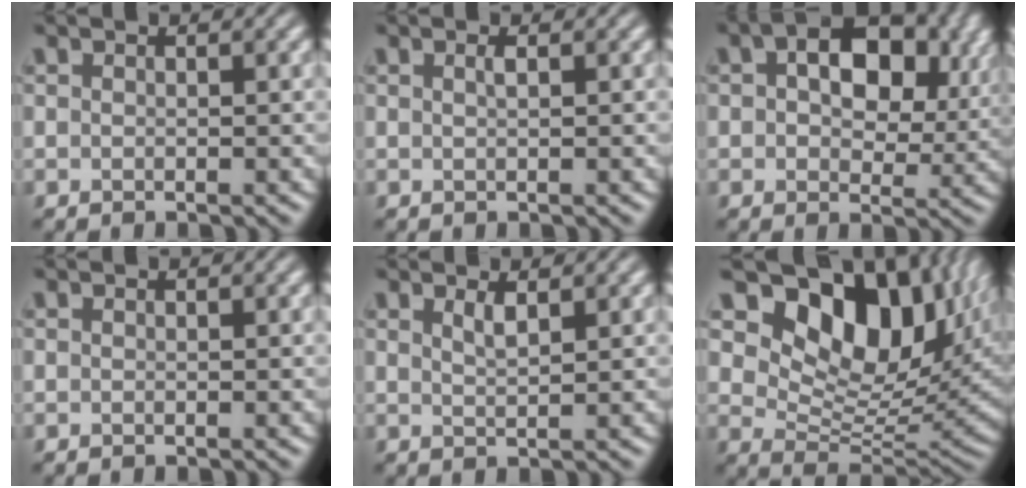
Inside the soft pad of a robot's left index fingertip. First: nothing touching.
{"total": 0.8, "force": [0.3, 0.3, 0.7], "torque": [-0.009, 0.004, 0.004]}
{"total": 10.6, "force": [3.2, 6.4, 7.9], "torque": [-0.106, 0.007, 0.043]}
{"total": 0.0}
{"total": 1.5, "force": [1.0, 0.4, 1.1], "torque": [-0.015, 0.001, 0.016]}
{"total": 13.4, "force": [6.5, 7.9, 8.6], "torque": [-0.139, -0.001, 0.115]}